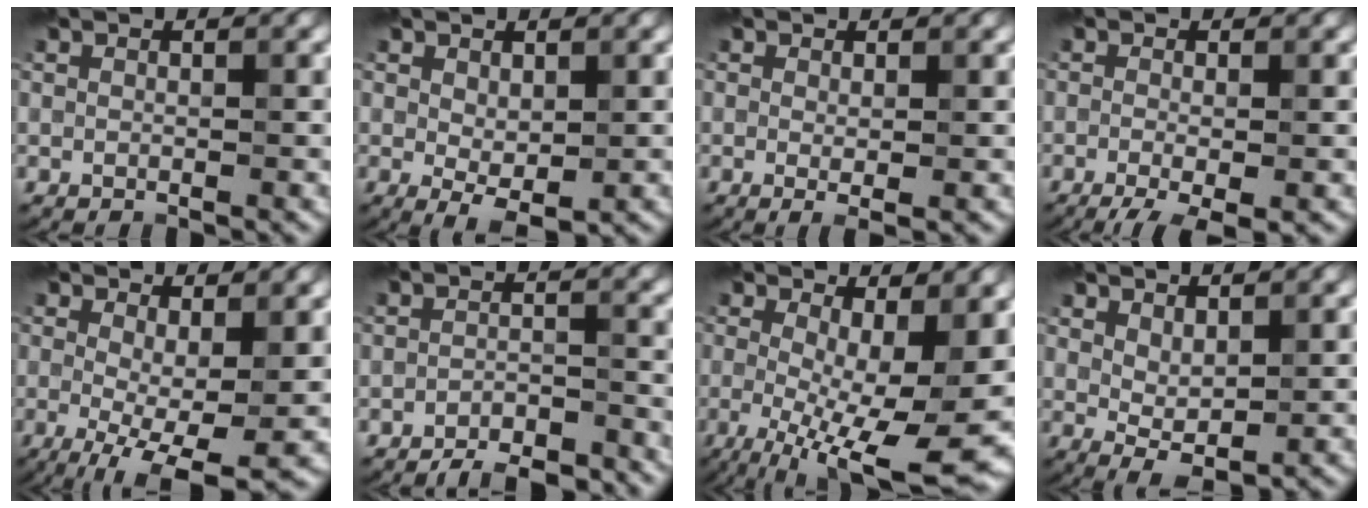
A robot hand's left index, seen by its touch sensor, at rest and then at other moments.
{"total": 2.4, "force": [0.2, 1.3, 2.0], "torque": [-0.033, -0.005, 0.011]}
{"total": 1.4, "force": [0.0, 0.2, 1.4], "torque": [-0.023, -0.008, 0.000]}
{"total": 4.2, "force": [-2.1, 1.2, 3.4], "torque": [-0.055, -0.008, -0.034]}
{"total": 7.4, "force": [-1.4, 2.4, 6.9], "torque": [-0.114, -0.016, -0.018]}
{"total": 5.4, "force": [-4.9, 1.2, 2.1], "torque": [-0.032, -0.006, -0.072]}
{"total": 12.7, "force": [-2.0, 4.1, 11.8], "torque": [-0.180, -0.014, -0.022]}
{"total": 2.1, "force": [1.1, 0.9, 1.6], "torque": [-0.031, -0.007, 0.026]}